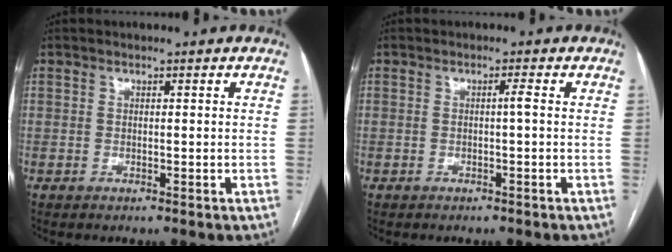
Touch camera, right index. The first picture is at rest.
{"total": 0.9, "force": [-0.1, -0.2, 0.9], "torque": [-0.013, 0.001, -0.002]}